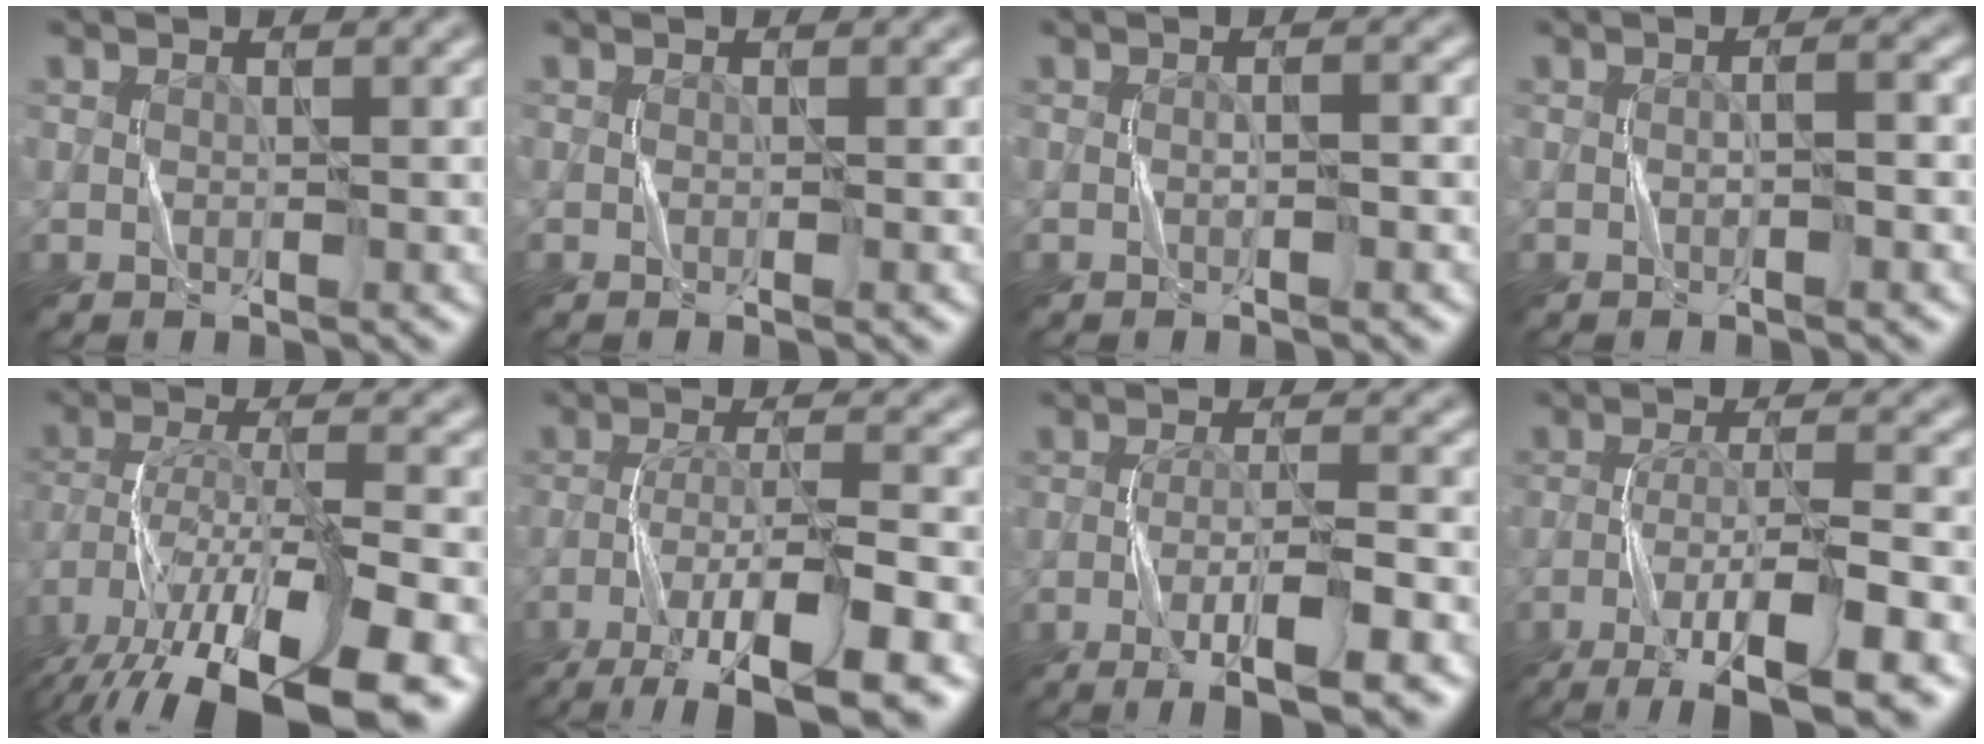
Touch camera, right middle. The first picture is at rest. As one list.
[{"total": 0.5, "force": [-0.2, 0.0, 0.5], "torque": [-0.009, -0.004, -0.004]}, {"total": 1.4, "force": [-0.2, 0.2, 1.3], "torque": [-0.010, -0.007, -0.008]}, {"total": 2.2, "force": [-0.1, 0.7, 2.1], "torque": [-0.011, 0.000, -0.016]}, {"total": 15.0, "force": [-9.7, 4.6, 10.5], "torque": [-0.208, -0.014, -0.150]}, {"total": 10.6, "force": [-6.6, 2.4, 7.9], "torque": [-0.138, -0.003, -0.106]}, {"total": 6.8, "force": [-3.6, 1.0, 5.7], "torque": [-0.090, 0.006, -0.061]}, {"total": 9.3, "force": [-5.4, 1.9, 7.3], "torque": [-0.120, 0.002, -0.089]}]